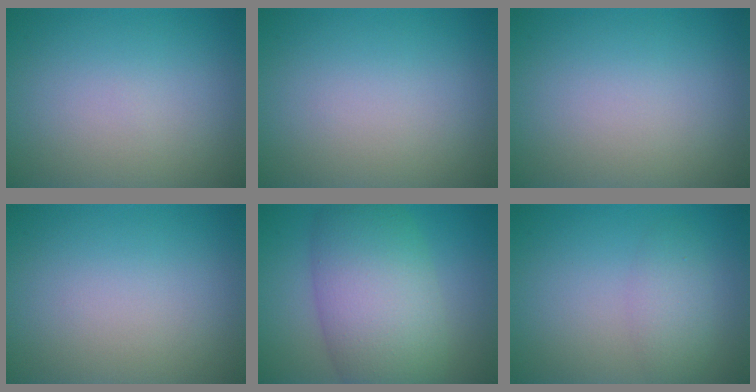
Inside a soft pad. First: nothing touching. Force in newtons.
{"total": 0.0}
{"total": 0.0}
{"total": 0.0}
{"total": 9.6, "press": 9.6, "slide": 0.2}
{"total": 2.2, "press": 2.2, "slide": 0.1}